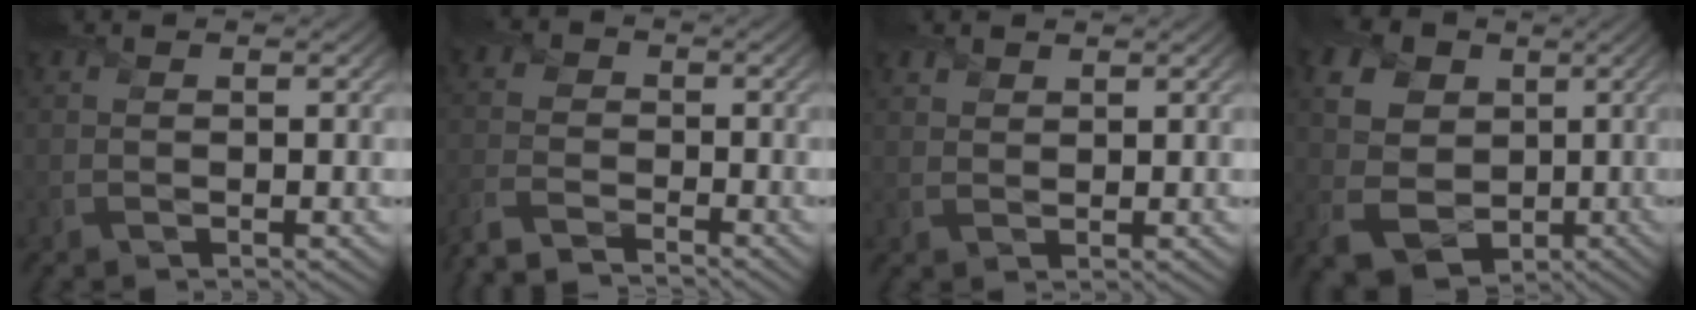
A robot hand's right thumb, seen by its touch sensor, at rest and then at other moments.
{"total": 5.9, "force": [-5.0, 2.1, 2.2], "torque": [-0.050, -0.013, -0.113]}
{"total": 1.6, "force": [1.3, 0.8, 0.4], "torque": [-0.013, 0.001, 0.031]}
{"total": 9.8, "force": [0.7, 8.0, 5.6], "torque": [-0.153, -0.011, 0.011]}